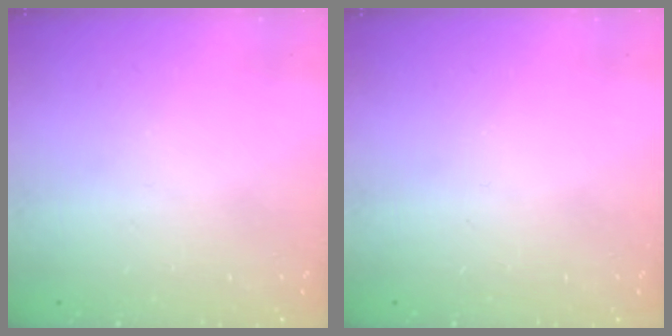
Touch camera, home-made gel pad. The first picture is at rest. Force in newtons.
{"total": 0.0}